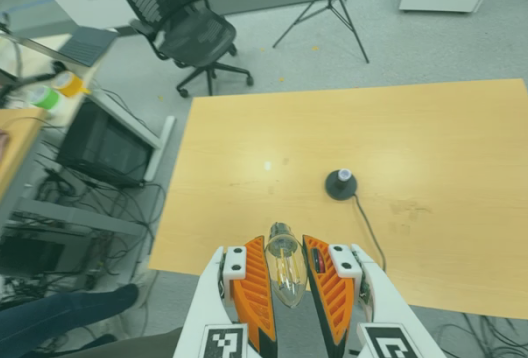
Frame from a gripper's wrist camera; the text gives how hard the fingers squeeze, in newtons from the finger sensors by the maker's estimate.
{"total": 8.5, "left": 7.6, "right": 9.5}